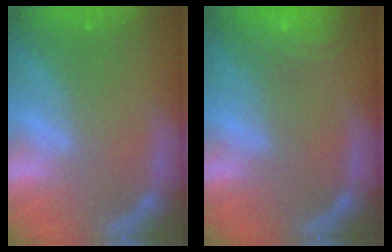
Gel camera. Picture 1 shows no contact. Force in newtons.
{"total": 6.5}